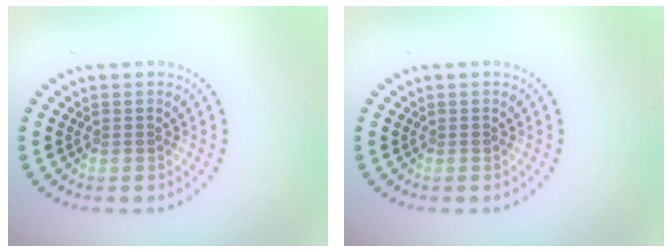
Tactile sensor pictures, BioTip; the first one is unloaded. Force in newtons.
{"total": 0.0}